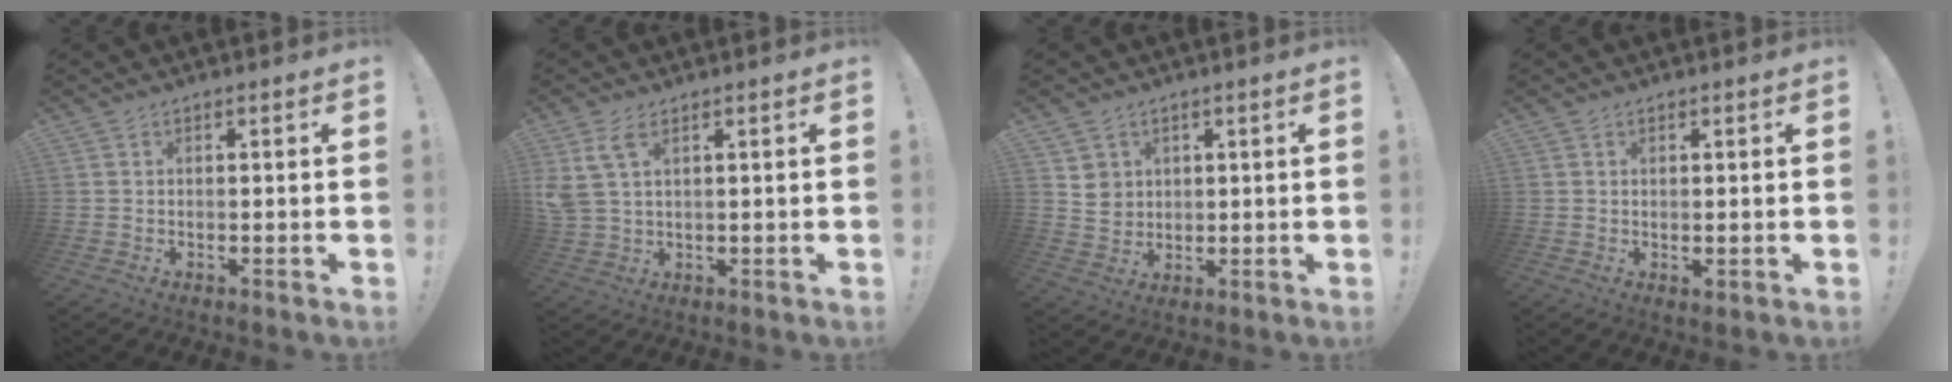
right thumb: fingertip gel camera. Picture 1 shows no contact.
{"total": 7.2, "force": [2.8, 3.8, 5.4], "torque": [-0.109, -0.007, 0.058]}
{"total": 5.6, "force": [2.5, 5.0, 0.9], "torque": [-0.003, -0.017, 0.051]}
{"total": 1.2, "force": [0.5, 0.4, 1.0], "torque": [-0.011, -0.003, 0.008]}